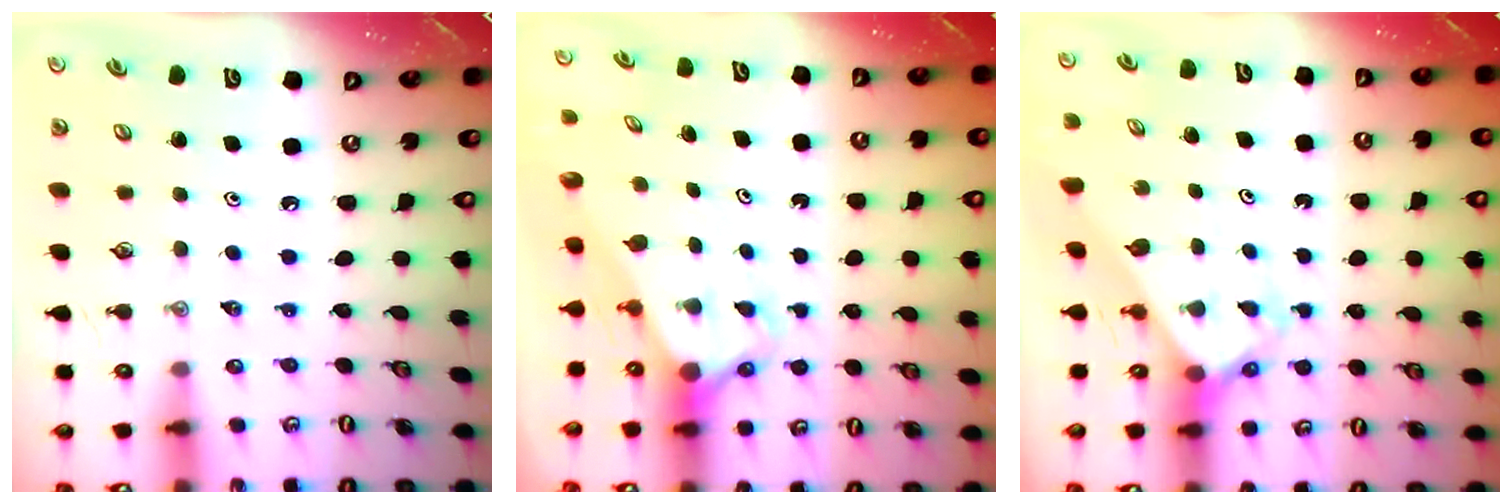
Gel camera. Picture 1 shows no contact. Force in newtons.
{"total": 2.8, "press": 2.8, "slide": 0.2}
{"total": 2.9, "press": 2.9, "slide": 0.1}